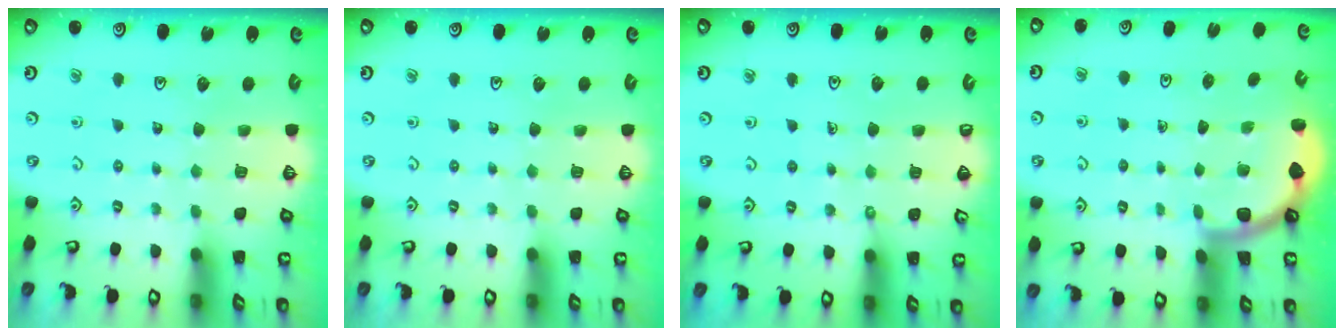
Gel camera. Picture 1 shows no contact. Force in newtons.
{"total": 0.0}
{"total": 0.9, "press": 0.9, "slide": 0.1}
{"total": 1.7, "press": 1.7, "slide": 0.1}